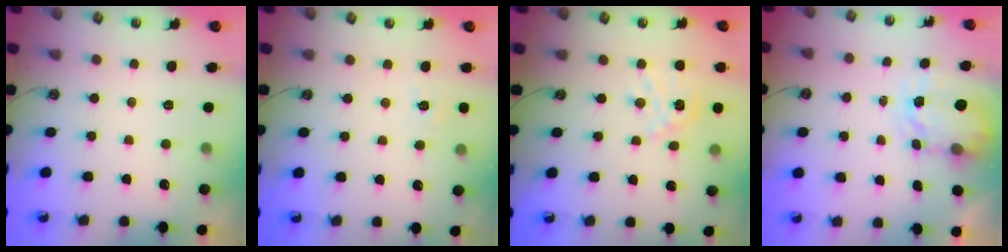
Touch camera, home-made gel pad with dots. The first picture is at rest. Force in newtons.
{"total": 5.6, "press": 5.6, "slide": 0.5}
{"total": 6.8, "press": 6.8, "slide": 0.6}
{"total": 3.7, "press": 3.7, "slide": 0.4}